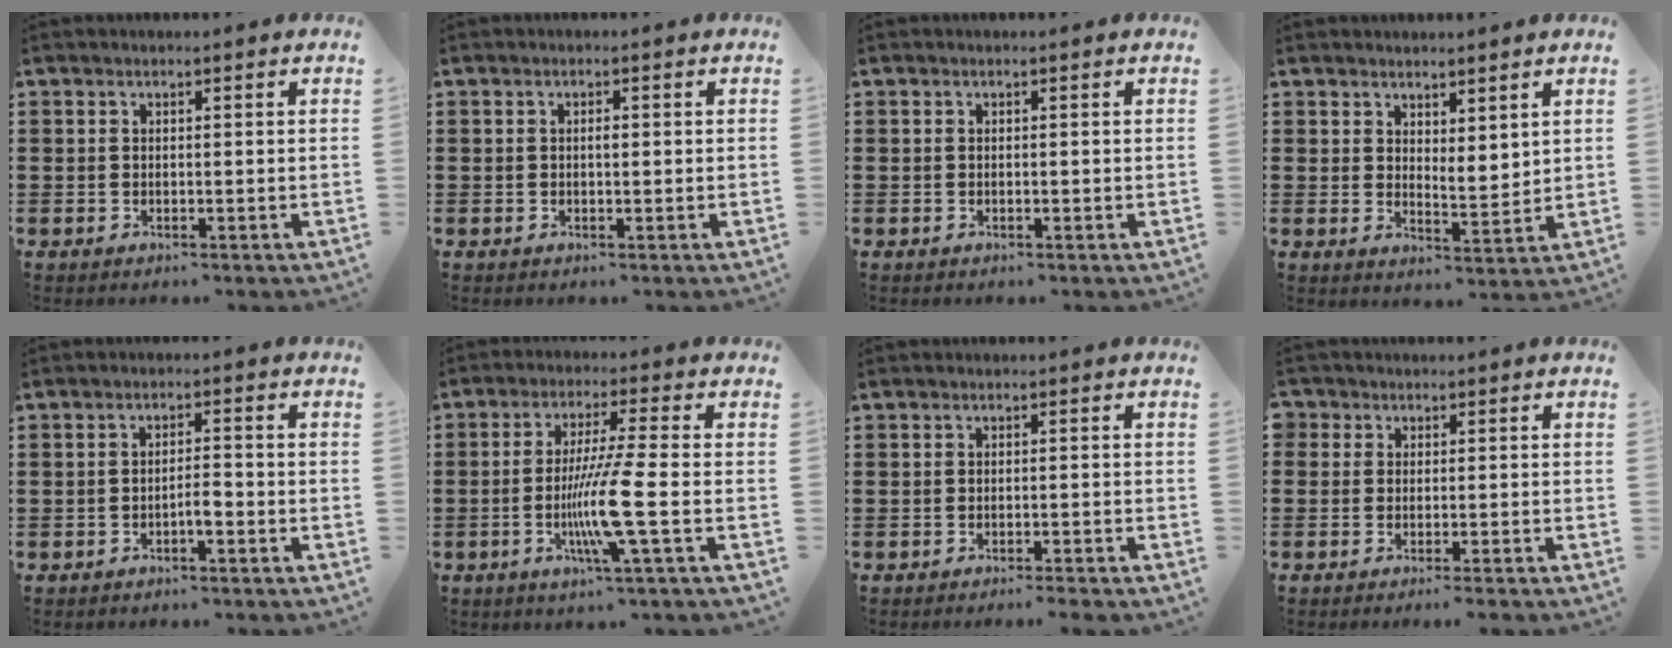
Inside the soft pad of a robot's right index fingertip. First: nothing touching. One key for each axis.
{"total": 1.0, "fx": 0.0, "fy": 0.4, "fz": 0.9, "tx": -0.018, "ty": 0.000, "tz": 0.000}
{"total": 0.0}
{"total": 3.3, "fx": 3.2, "fy": 1.0, "fz": 0.1, "tx": -0.012, "ty": -0.008, "tz": 0.063}
{"total": 2.5, "fx": -1.2, "fy": 0.5, "fz": 2.1, "tx": -0.039, "ty": 0.003, "tz": -0.023}
{"total": 9.5, "fx": -2.6, "fy": -0.6, "fz": 9.1, "tx": -0.180, "ty": -0.025, "tz": -0.056}
{"total": 1.2, "fx": -1.1, "fy": -0.2, "fz": 0.6, "tx": -0.010, "ty": -0.001, "tz": -0.020}
{"total": 1.2, "fx": -1.2, "fy": 0.4, "fz": 0.0, "tx": -0.005, "ty": 0.002, "tz": -0.025}